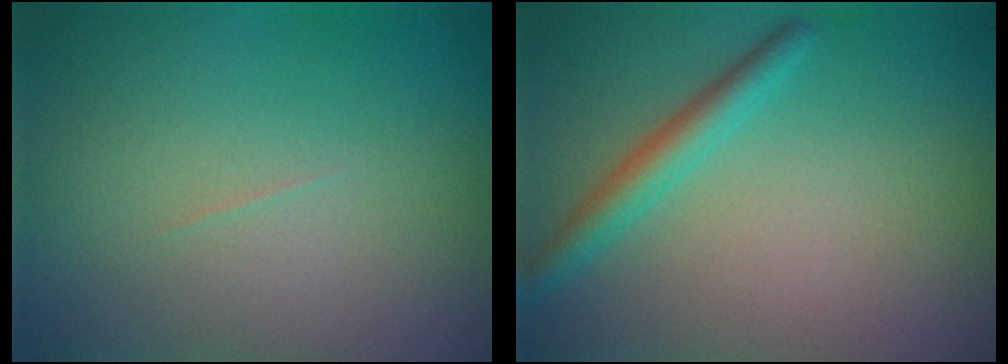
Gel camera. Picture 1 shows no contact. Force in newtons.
{"total": 2.3, "press": 2.3, "slide": 0.1}